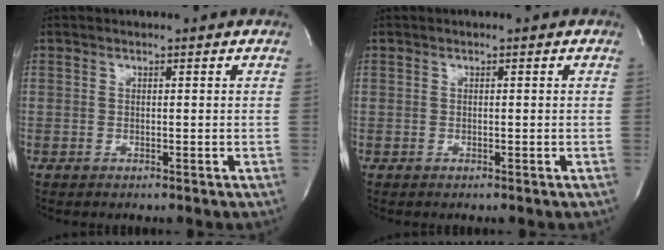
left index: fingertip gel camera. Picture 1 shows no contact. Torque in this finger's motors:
{"motor_torque": [-0.16, -0.12, 0.00, 0.02]}